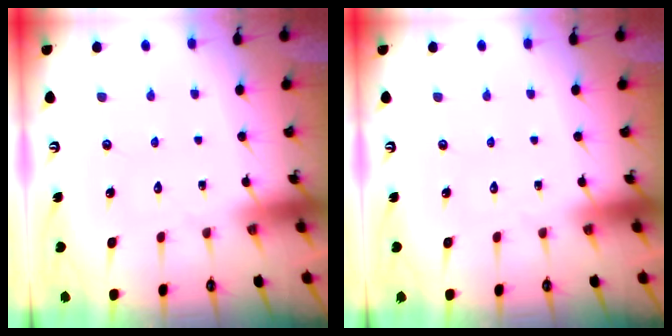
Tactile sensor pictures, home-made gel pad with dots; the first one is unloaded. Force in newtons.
{"total": 0.0}